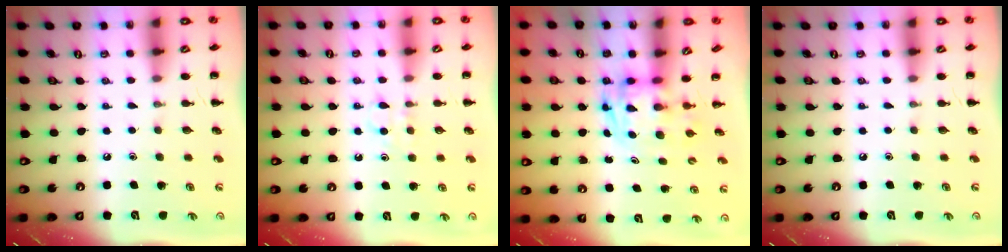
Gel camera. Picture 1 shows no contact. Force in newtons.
{"total": 3.3, "press": 3.0, "slide": 1.2}
{"total": 2.6, "press": 2.6, "slide": 0.5}
{"total": 0.0}